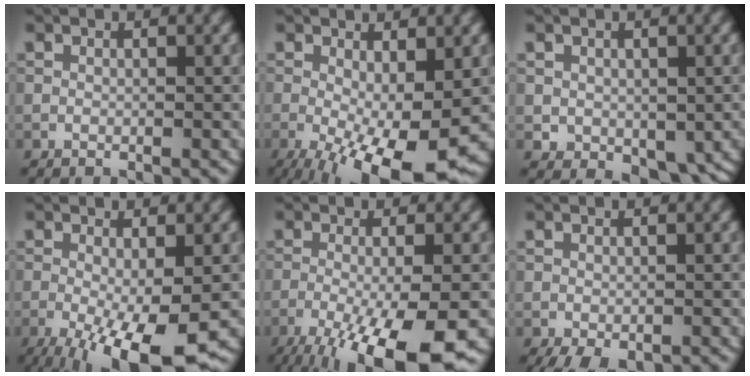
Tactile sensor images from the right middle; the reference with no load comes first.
{"total": 10.6, "force": [-3.3, 3.3, 9.6], "torque": [-0.157, -0.021, -0.045]}
{"total": 3.2, "force": [0.0, 2.4, 2.1], "torque": [-0.034, -0.012, 0.007]}
{"total": 9.1, "force": [-3.5, 2.1, 8.1], "torque": [-0.142, -0.022, -0.049]}
{"total": 11.0, "force": [-5.8, 2.6, 9.0], "torque": [-0.146, -0.013, -0.095]}
{"total": 2.8, "force": [-2.0, 1.0, 1.7], "torque": [-0.030, -0.009, -0.023]}